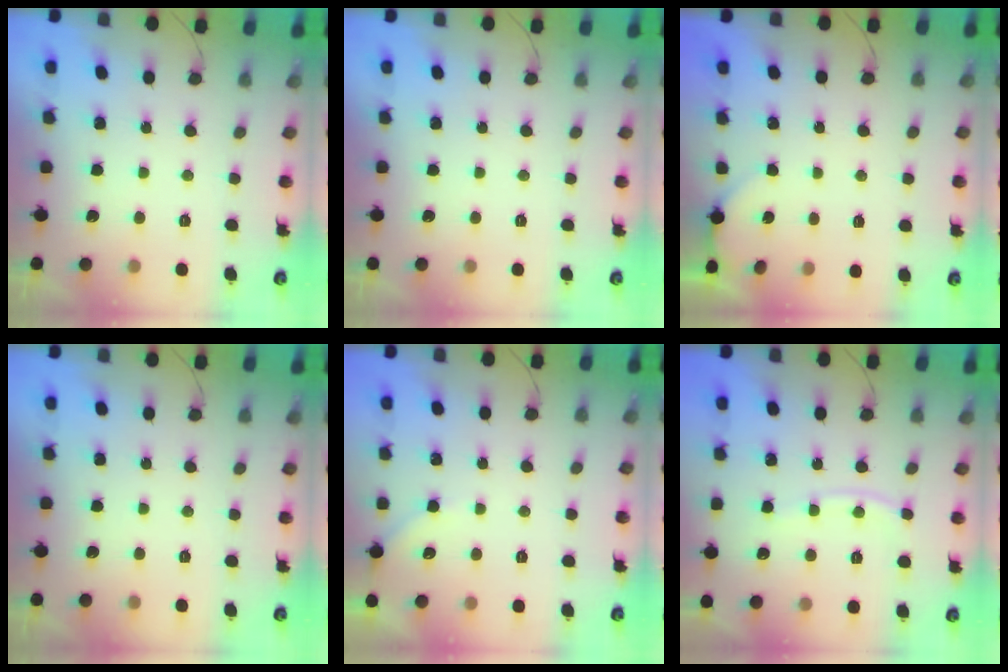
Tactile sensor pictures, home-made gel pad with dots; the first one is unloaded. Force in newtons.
{"total": 0.0}
{"total": 1.0, "press": 1.0, "slide": 0.1}
{"total": 0.0}
{"total": 2.7, "press": 2.6, "slide": 0.5}
{"total": 6.6, "press": 6.6, "slide": 0.9}